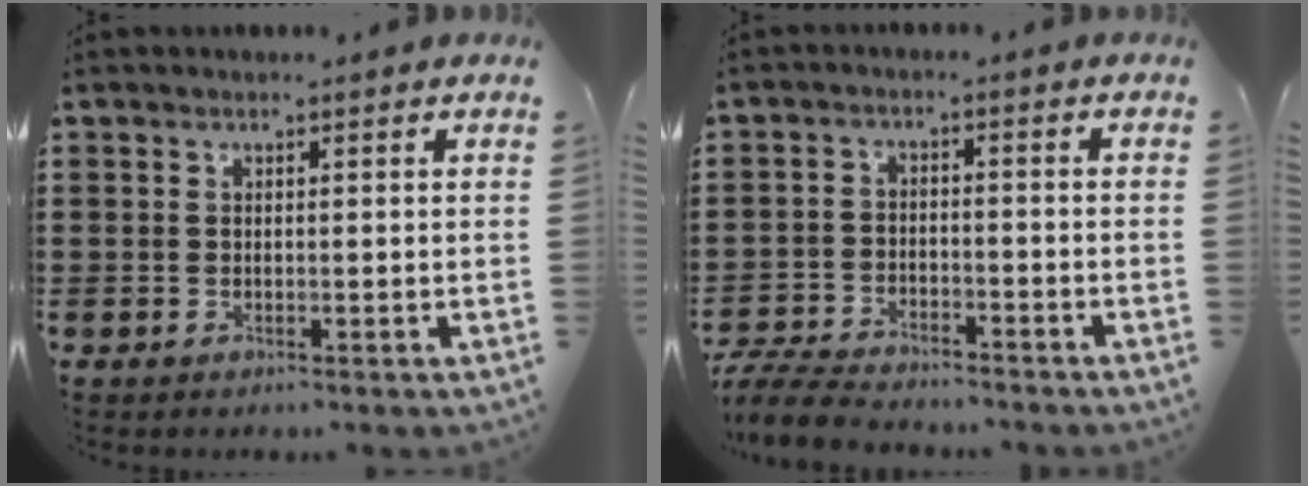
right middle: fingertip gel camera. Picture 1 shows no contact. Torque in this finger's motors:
{"motor_torque": [1.76, -0.38, 0.32, 0.10]}